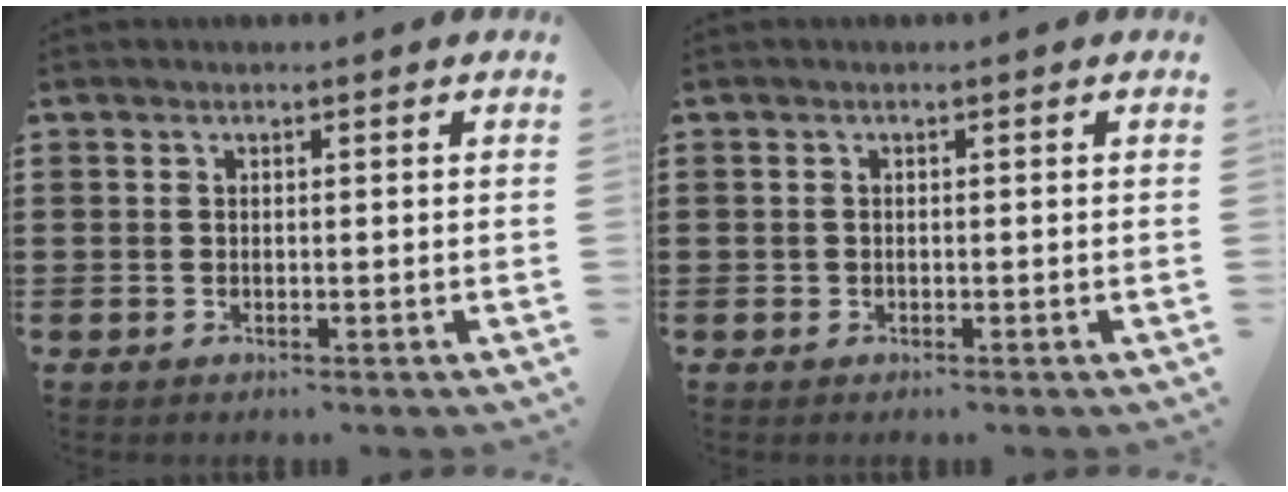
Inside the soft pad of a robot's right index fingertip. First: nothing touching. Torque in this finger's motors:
{"motor_torque": [1.15, 0.99, -0.01, 0.01]}